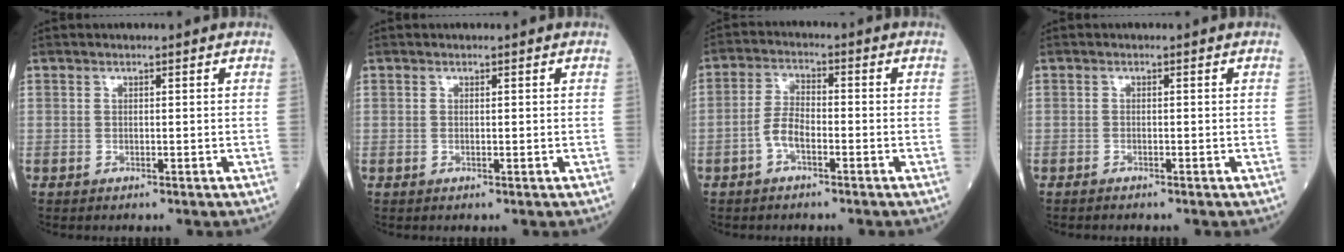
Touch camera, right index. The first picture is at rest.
{"total": 0.0}
{"total": 4.4, "force": [-2.1, 2.0, 3.3], "torque": [-0.080, 0.011, -0.043]}
{"total": 1.6, "force": [-1.4, 0.5, 0.7], "torque": [-0.016, -0.004, -0.019]}